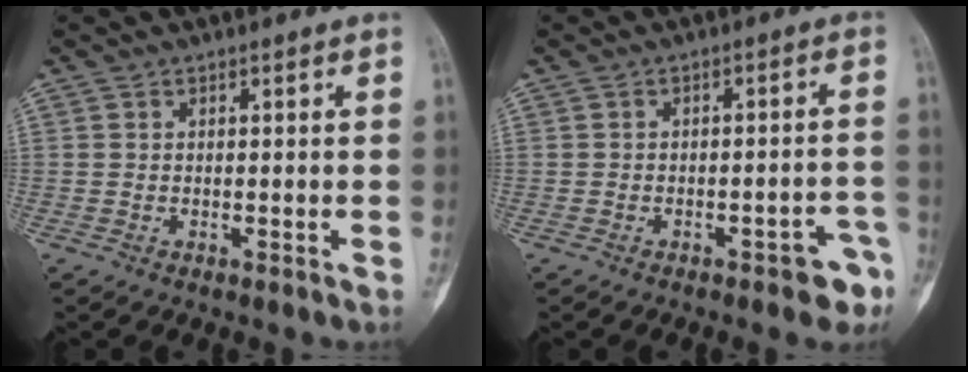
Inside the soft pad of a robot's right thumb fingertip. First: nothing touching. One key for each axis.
{"total": 5.9, "fx": -3.5, "fy": 2.3, "fz": 4.2, "tx": -0.030, "ty": 0.033, "tz": -0.038}